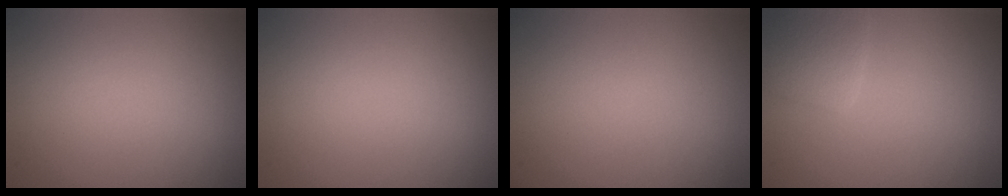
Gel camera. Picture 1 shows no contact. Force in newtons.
{"total": 0.0}
{"total": 0.0}
{"total": 1.9, "press": 1.9, "slide": 0.1}